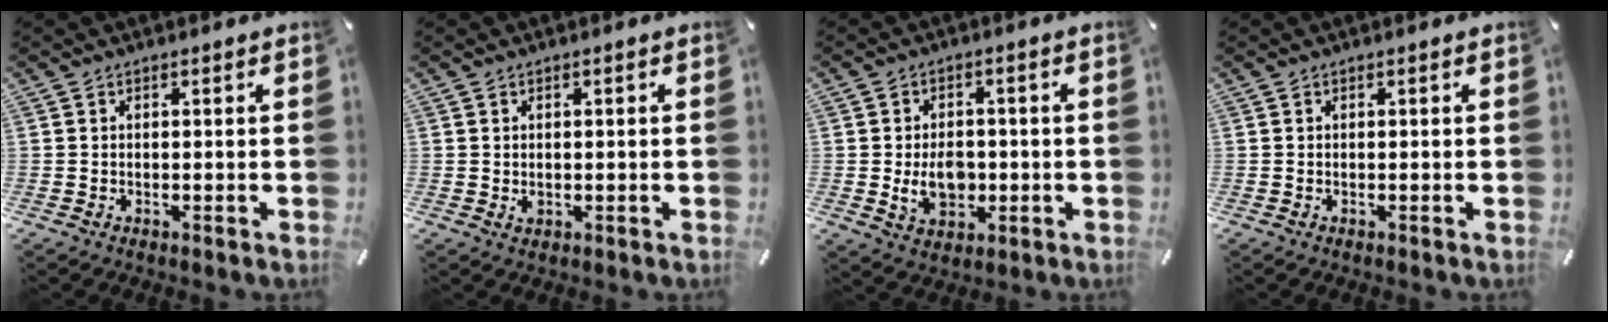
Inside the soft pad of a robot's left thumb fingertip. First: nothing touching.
{"total": 1.2, "force": [-0.1, 0.9, 0.7], "torque": [-0.013, 0.003, -0.002]}
{"total": 8.0, "force": [-0.9, 6.0, 5.2], "torque": [-0.087, -0.003, -0.017]}
{"total": 0.0}